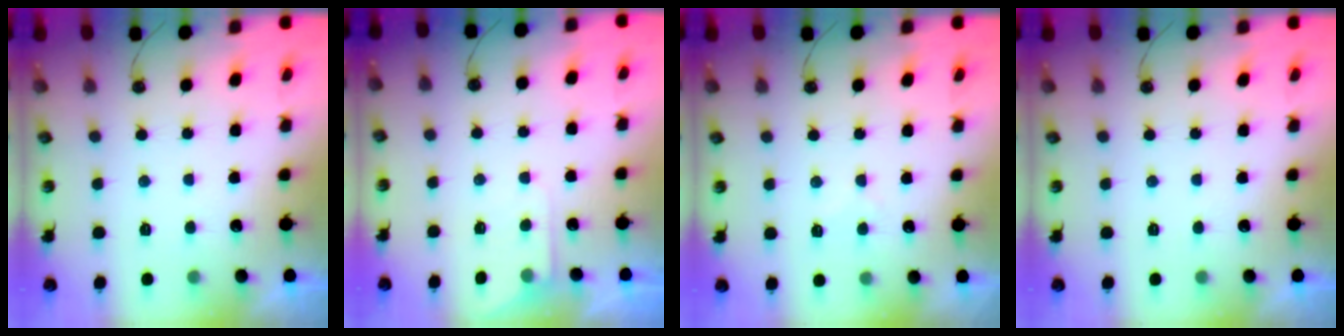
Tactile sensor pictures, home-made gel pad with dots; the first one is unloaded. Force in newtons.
{"total": 4.2, "press": 4.2, "slide": 0.7}
{"total": 6.5, "press": 6.5, "slide": 0.6}
{"total": 0.0}